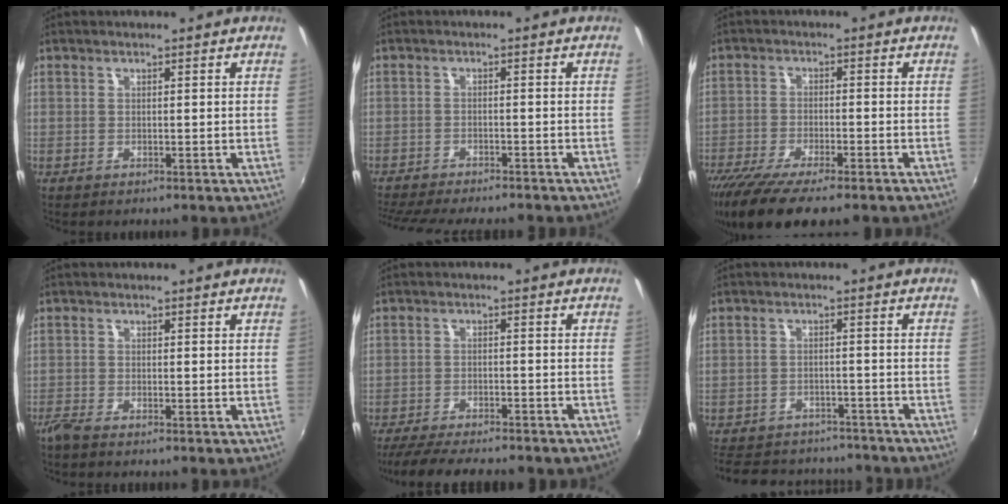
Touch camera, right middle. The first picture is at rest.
{"total": 12.1, "force": [-10.7, 2.0, 5.2], "torque": [-0.119, -0.022, -0.164]}
{"total": 13.0, "force": [-9.9, 2.6, 8.0], "torque": [-0.171, -0.050, -0.167]}
{"total": 1.9, "force": [-1.7, -0.1, 0.9], "torque": [-0.025, -0.008, -0.037]}
{"total": 14.5, "force": [-12.4, 3.0, 7.0], "torque": [-0.143, -0.031, -0.181]}
{"total": 17.1, "force": [-14.6, 6.9, 5.7], "torque": [-0.134, 0.021, -0.193]}